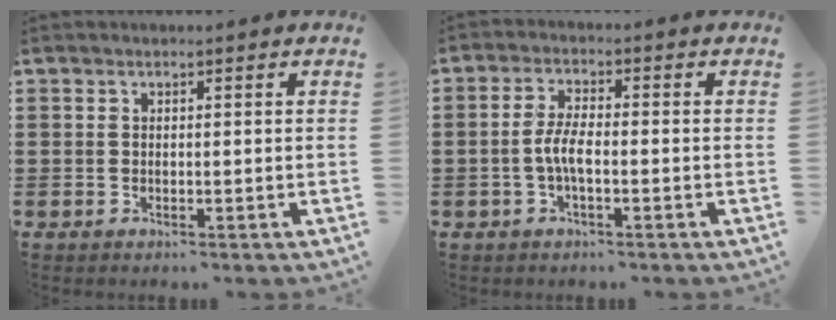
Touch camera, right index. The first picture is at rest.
{"total": 4.1, "force": [-1.1, 1.1, 3.8], "torque": [-0.089, -0.003, -0.028]}